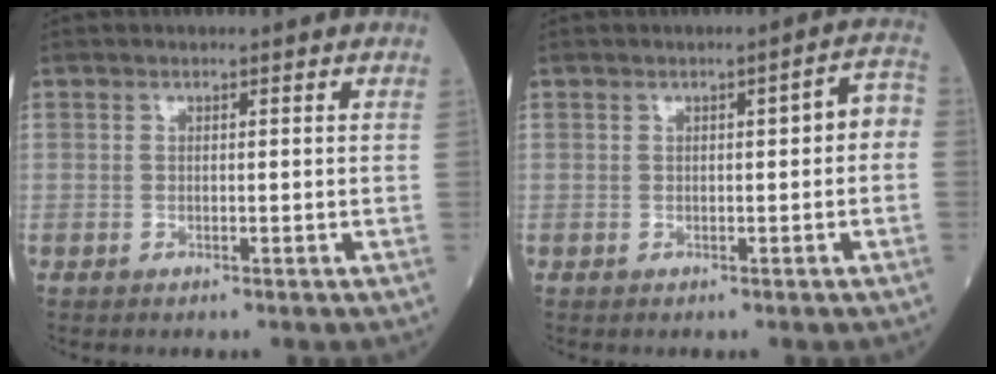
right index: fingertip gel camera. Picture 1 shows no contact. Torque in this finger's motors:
{"motor_torque": [0.53, 0.18, 0.14, 0.04]}